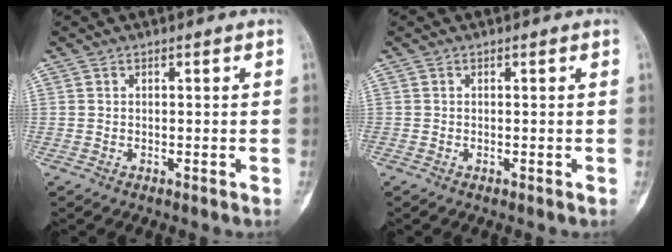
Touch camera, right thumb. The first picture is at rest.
{"total": 0.0}